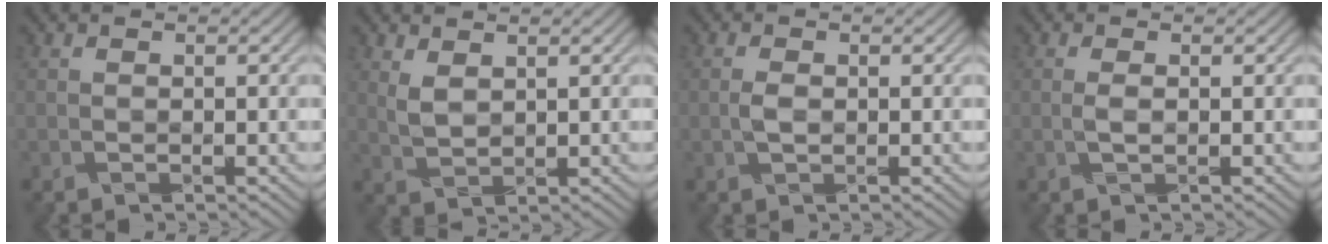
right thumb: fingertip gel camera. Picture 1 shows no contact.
{"total": 2.0, "force": [1.6, 0.7, 0.8], "torque": [-0.029, -0.005, 0.042]}
{"total": 0.7, "force": [-0.2, 0.4, 0.6], "torque": [-0.015, -0.001, -0.003]}
{"total": 0.7, "force": [-0.2, 0.1, 0.7], "torque": [-0.017, -0.001, -0.004]}